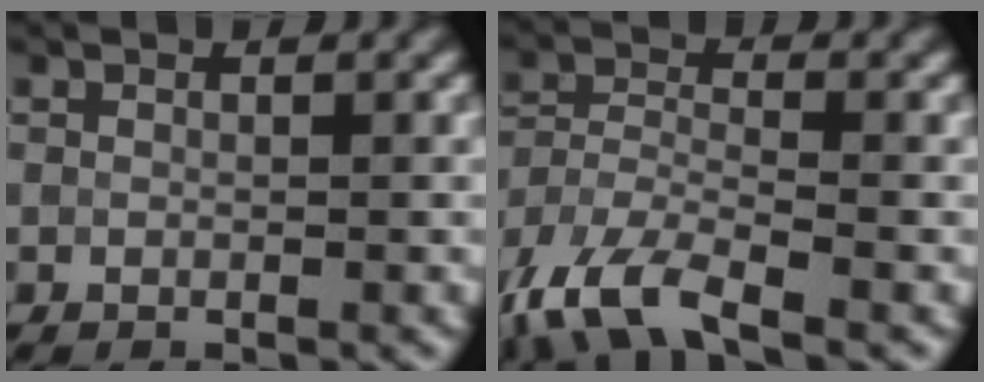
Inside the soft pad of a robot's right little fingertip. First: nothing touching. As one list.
[{"total": 8.7, "force": [-6.0, 3.1, 5.6], "torque": [-0.121, -0.016, -0.124]}]